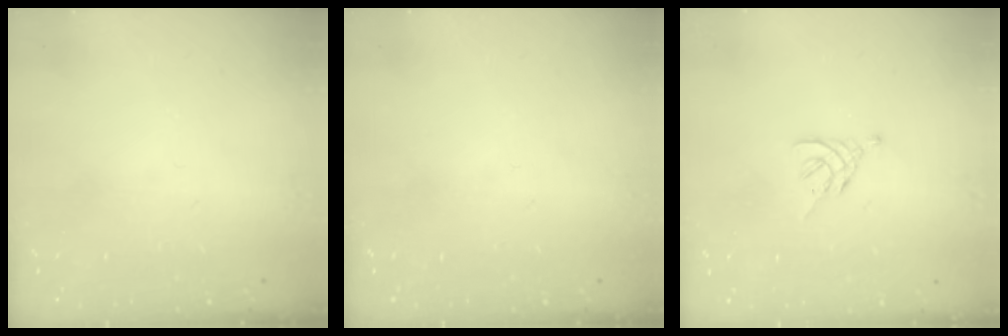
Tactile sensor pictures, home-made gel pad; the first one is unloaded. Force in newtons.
{"total": 0.0}
{"total": 4.7, "press": 4.6, "slide": 0.7}